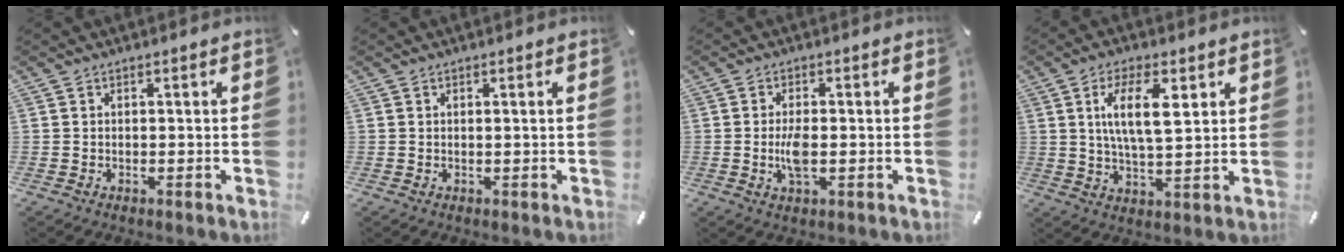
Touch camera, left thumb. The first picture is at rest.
{"total": 0.9, "force": [0.2, -0.3, 0.9], "torque": [-0.015, -0.003, 0.003]}
{"total": 5.0, "force": [-0.6, 2.0, 4.5], "torque": [-0.099, -0.005, -0.015]}
{"total": 10.5, "force": [3.8, 3.9, 9.0], "torque": [-0.166, -0.004, 0.059]}